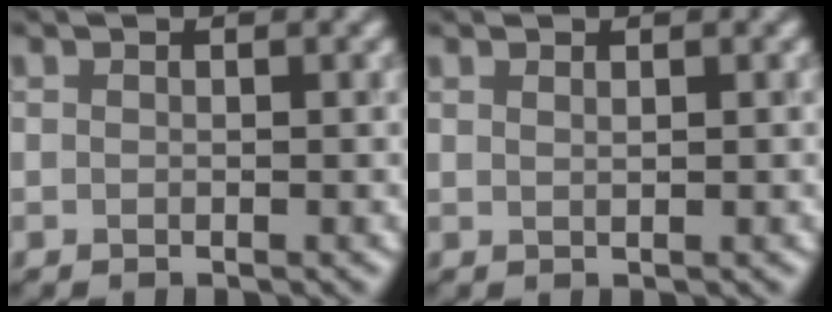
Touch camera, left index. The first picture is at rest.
{"total": 0.8, "force": [0.7, 0.3, 0.3], "torque": [0.005, -0.003, 0.006]}